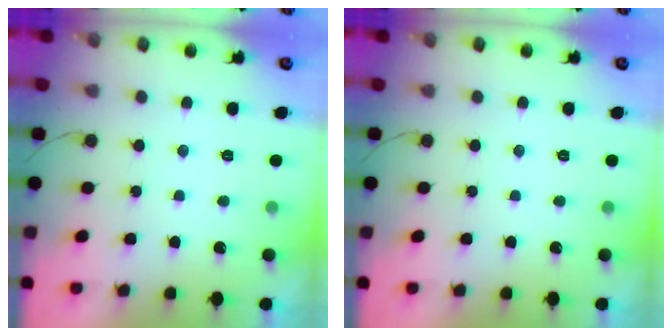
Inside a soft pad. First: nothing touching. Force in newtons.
{"total": 0.0}